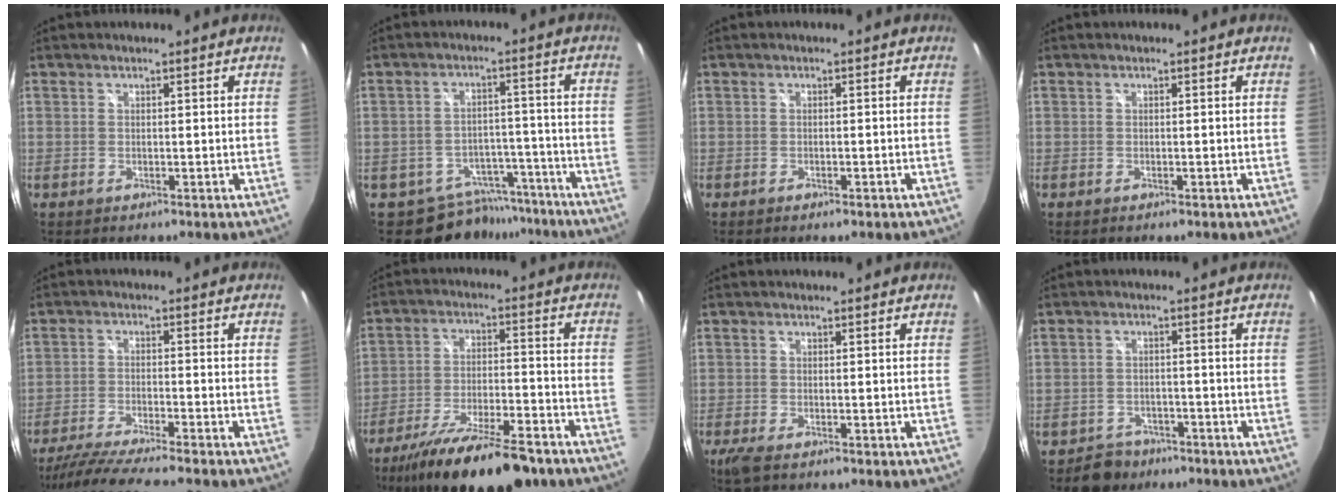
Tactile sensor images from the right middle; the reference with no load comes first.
{"total": 10.0, "force": [-8.1, 5.7, 1.1], "torque": [-0.023, 0.024, -0.101]}
{"total": 2.4, "force": [-1.8, 0.9, 1.5], "torque": [-0.024, -0.008, -0.023]}
{"total": 0.6, "force": [-0.5, 0.1, 0.3], "torque": [-0.003, -0.002, -0.008]}
{"total": 11.9, "force": [-10.5, 0.1, 5.6], "torque": [-0.126, -0.029, -0.180]}
{"total": 20.8, "force": [-16.2, 5.1, 12.0], "torque": [-0.219, -0.041, -0.250]}
{"total": 3.3, "force": [-2.2, 0.6, 2.4], "torque": [-0.049, -0.015, -0.040]}
{"total": 5.1, "force": [-3.9, 3.3, 0.5], "torque": [-0.025, 0.010, -0.058]}